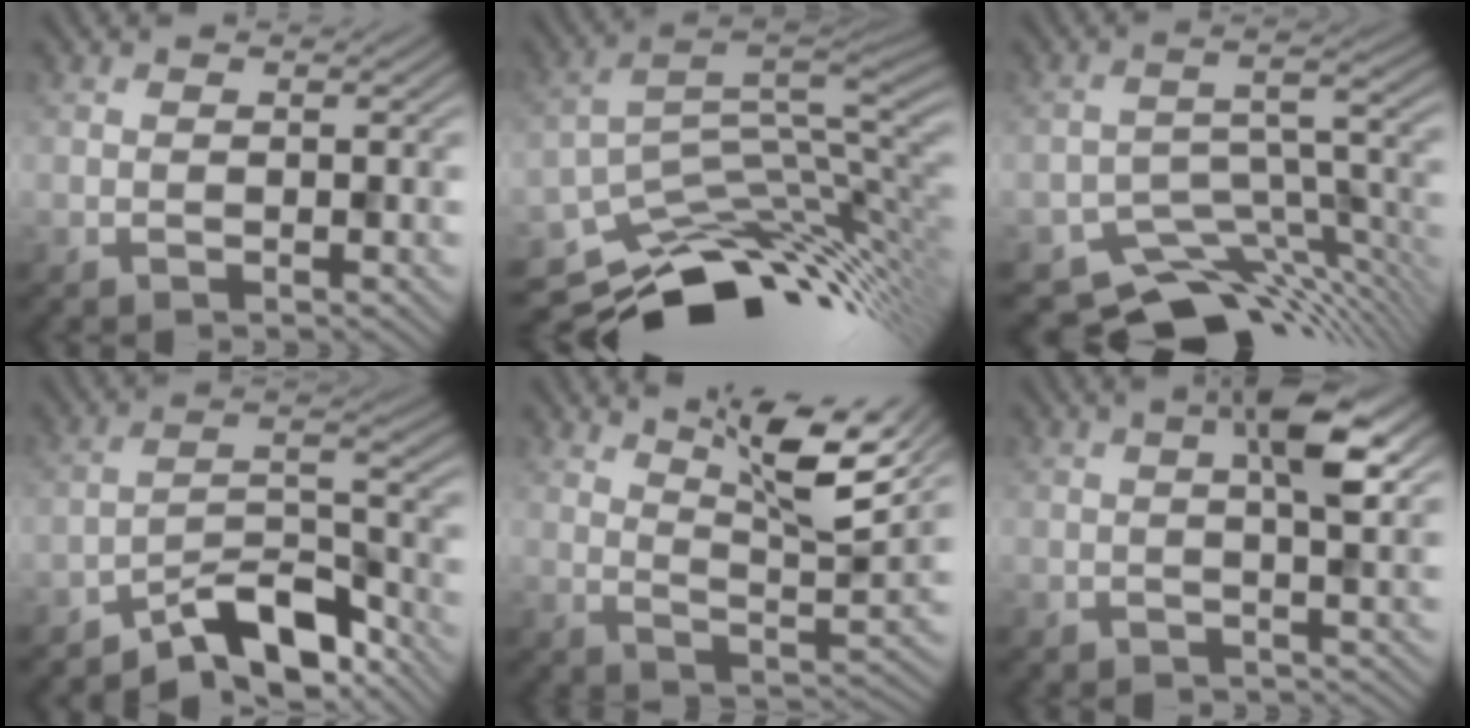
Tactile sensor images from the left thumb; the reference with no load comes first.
{"total": 12.4, "force": [-5.9, 5.9, 9.2], "torque": [-0.162, -0.026, -0.096]}
{"total": 10.7, "force": [-8.6, 3.7, 5.1], "torque": [-0.083, -0.020, -0.131]}
{"total": 9.6, "force": [-7.4, 2.8, 5.5], "torque": [-0.078, 0.012, -0.145]}
{"total": 10.4, "force": [6.7, 2.3, 7.7], "torque": [-0.129, -0.008, 0.112]}
{"total": 4.7, "force": [1.2, 0.9, 4.5], "torque": [-0.070, 0.012, 0.014]}